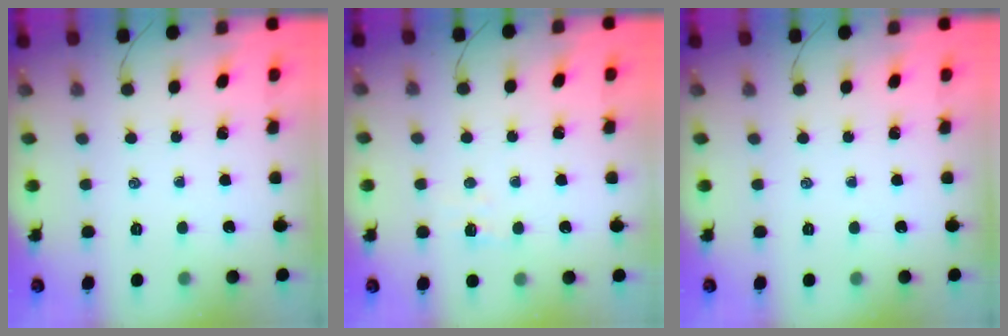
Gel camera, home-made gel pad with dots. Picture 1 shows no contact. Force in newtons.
{"total": 3.0, "press": 2.9, "slide": 0.9}
{"total": 0.0}